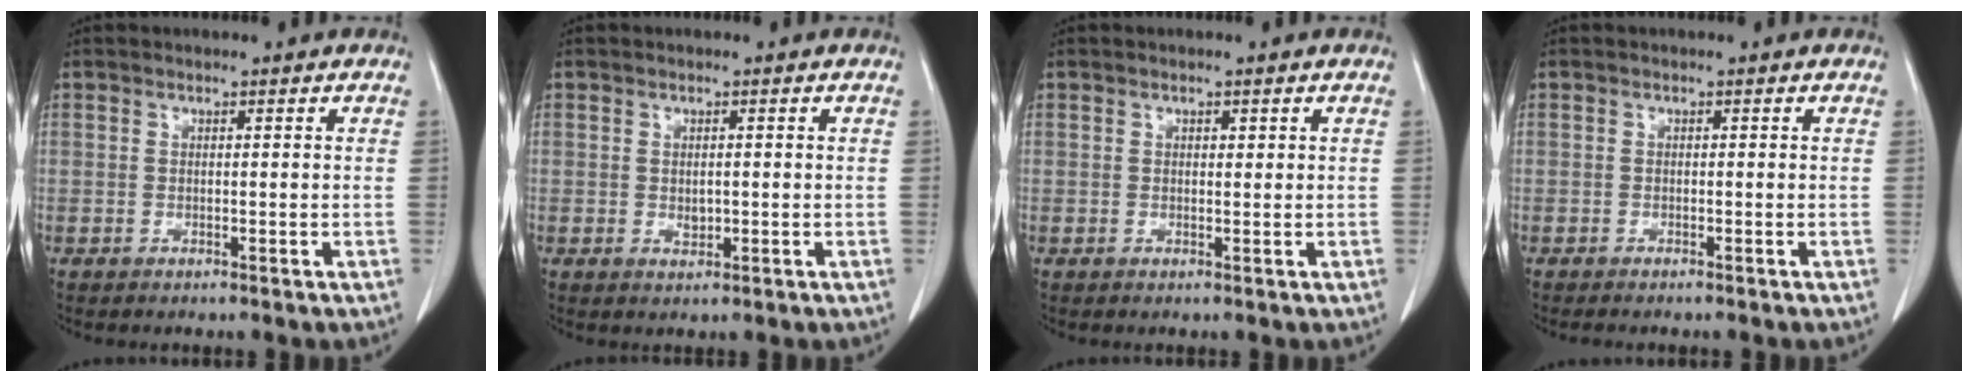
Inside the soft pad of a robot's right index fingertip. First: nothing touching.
{"total": 1.4, "force": [-0.1, 0.9, 1.1], "torque": [-0.018, -0.002, 0.003]}
{"total": 0.8, "force": [0.4, 0.5, 0.6], "torque": [-0.007, -0.002, 0.006]}
{"total": 1.7, "force": [-1.5, 0.1, 0.8], "torque": [-0.012, -0.002, -0.017]}